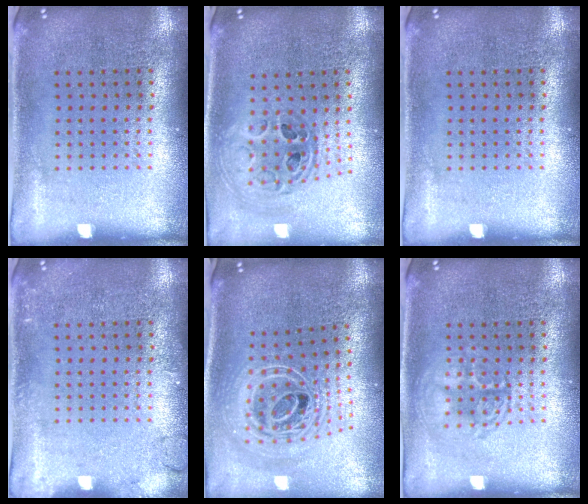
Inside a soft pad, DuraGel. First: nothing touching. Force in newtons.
{"total": 1.0, "press": 1.0, "slide": 0.2}
{"total": 0.0}
{"total": 1.4, "press": 1.4, "slide": 0.2}
{"total": 2.7, "press": 2.0, "slide": 1.8}
{"total": 2.4, "press": 2.3, "slide": 0.3}